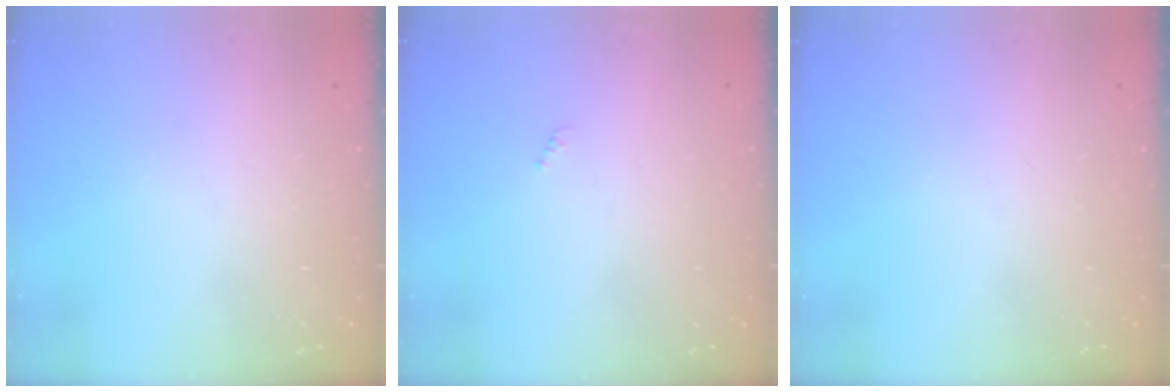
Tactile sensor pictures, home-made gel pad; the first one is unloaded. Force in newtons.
{"total": 0.0}
{"total": 0.0}